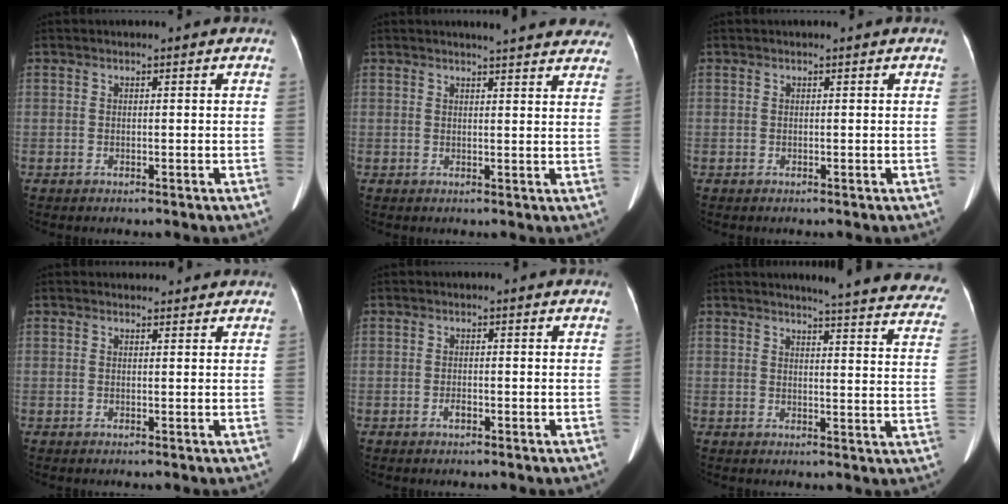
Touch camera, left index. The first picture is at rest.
{"total": 14.7, "force": [13.4, 2.2, 5.5], "torque": [-0.050, -0.009, 0.141]}
{"total": 0.0}
{"total": 2.1, "force": [2.0, 0.7, 0.1], "torque": [-0.006, 0.009, 0.022]}
{"total": 1.0, "force": [-0.6, 0.4, 0.7], "torque": [-0.015, 0.000, -0.008]}
{"total": 22.0, "force": [20.6, 1.4, 7.5], "torque": [-0.081, -0.098, 0.213]}